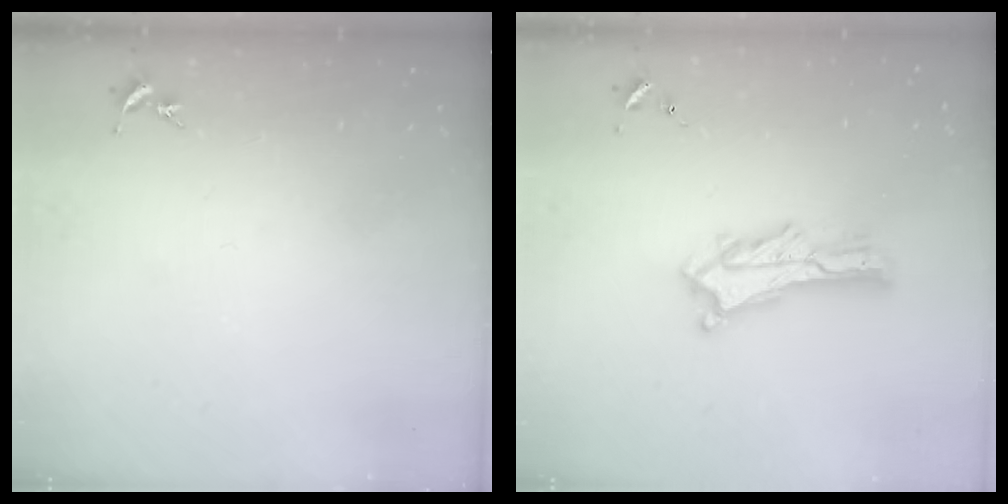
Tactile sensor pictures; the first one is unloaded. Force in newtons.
{"total": 4.3, "press": 4.3, "slide": 0.4}